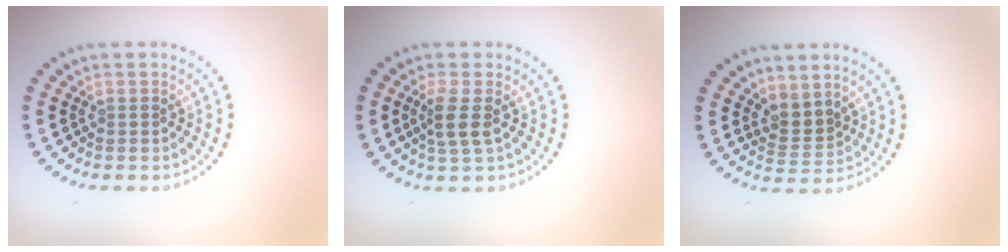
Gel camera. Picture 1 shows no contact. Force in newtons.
{"total": 2.3, "press": 1.9, "slide": 1.4}
{"total": 2.1, "press": 1.4, "slide": 1.6}